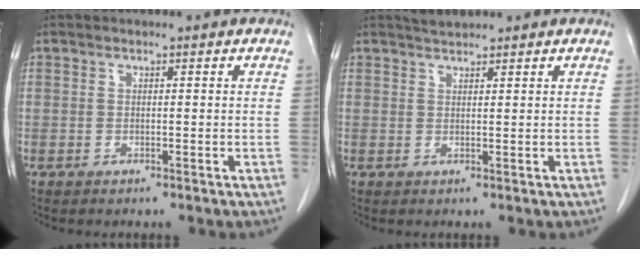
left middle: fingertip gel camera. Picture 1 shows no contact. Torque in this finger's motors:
{"motor_torque": [0.25, -0.25, -0.05, 0.02]}